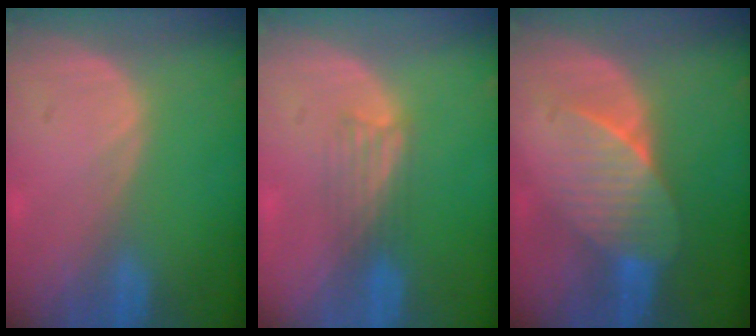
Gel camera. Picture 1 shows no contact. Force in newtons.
{"total": 3.0, "press": 2.8, "slide": 1.3}
{"total": 7.0, "press": 6.6, "slide": 2.3}